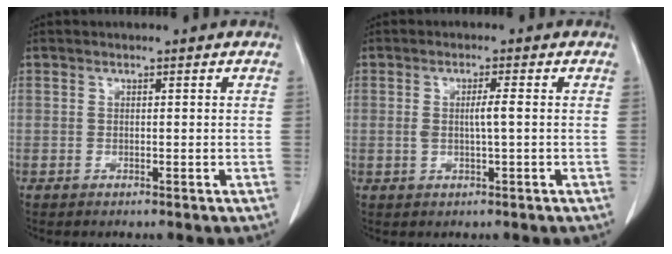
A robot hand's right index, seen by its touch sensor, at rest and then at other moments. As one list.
[{"total": 2.4, "force": [0.1, 0.0, 2.4], "torque": [-0.043, 0.003, 0.005]}]